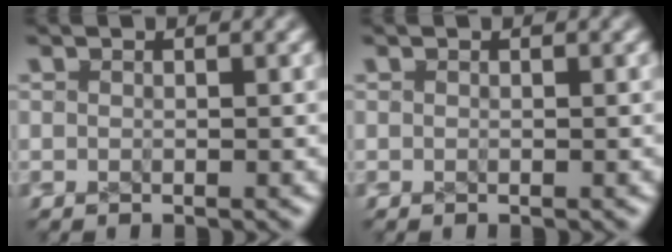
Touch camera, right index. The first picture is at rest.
{"total": 0.0}